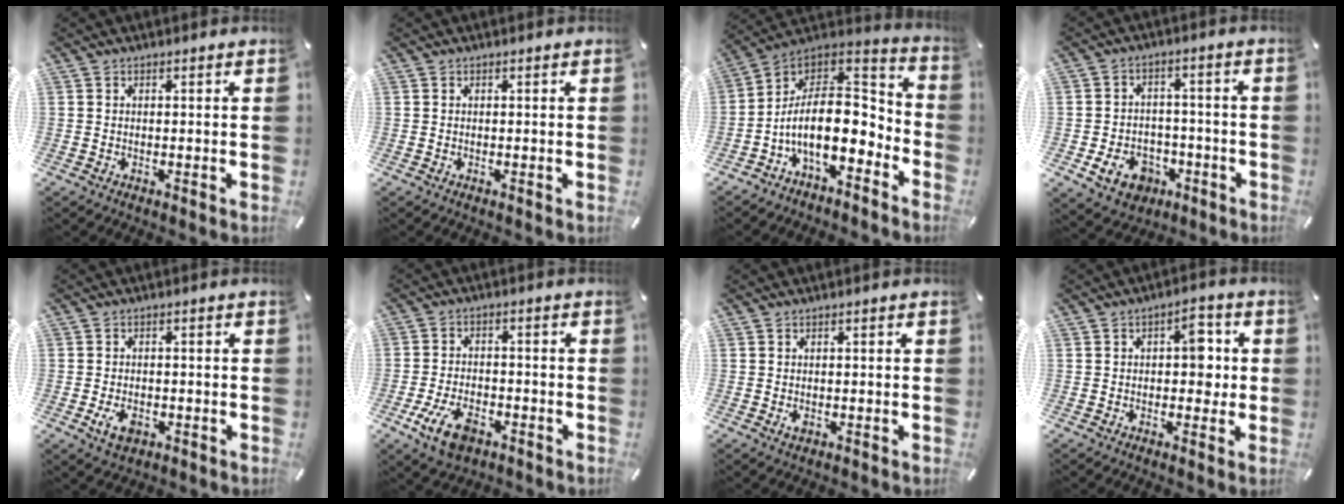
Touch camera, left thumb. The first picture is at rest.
{"total": 0.0}
{"total": 16.0, "force": [-4.6, 9.5, 12.0], "torque": [-0.234, -0.006, -0.077]}
{"total": 9.3, "force": [-4.1, 7.2, 4.3], "torque": [-0.091, 0.026, -0.073]}
{"total": 4.5, "force": [-1.8, 2.9, 2.9], "torque": [-0.068, 0.003, -0.035]}
{"total": 9.4, "force": [-4.8, 5.3, 6.1], "torque": [-0.120, 0.011, -0.087]}
{"total": 1.5, "force": [-0.5, 1.0, 1.0], "torque": [-0.018, 0.002, -0.009]}
{"total": 6.5, "force": [0.4, 4.0, 5.0], "torque": [-0.058, 0.002, -0.002]}